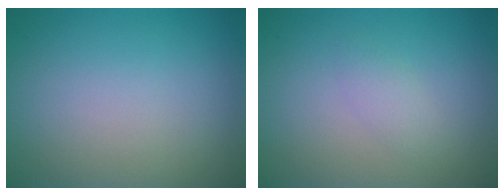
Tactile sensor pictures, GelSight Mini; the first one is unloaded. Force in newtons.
{"total": 1.2, "press": 1.2, "slide": 0.1}